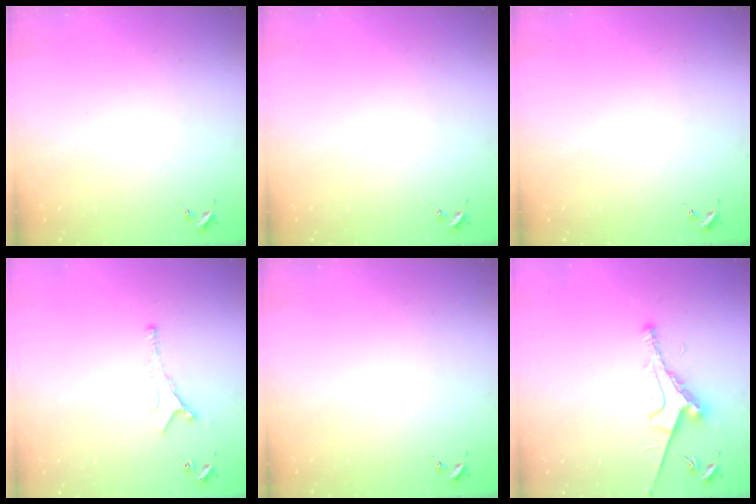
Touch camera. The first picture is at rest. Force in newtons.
{"total": 0.0}
{"total": 0.0}
{"total": 5.1, "press": 5.1, "slide": 0.7}
{"total": 0.0}
{"total": 8.9, "press": 8.8, "slide": 1.3}